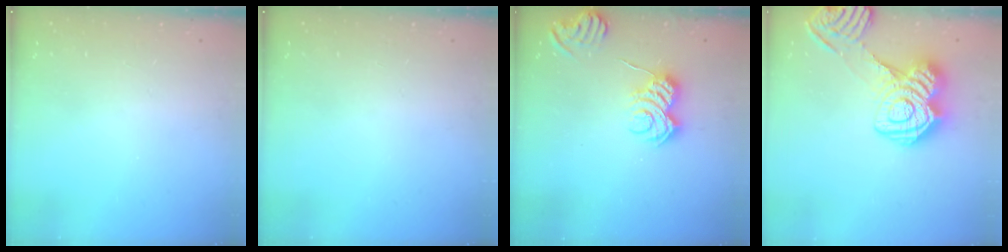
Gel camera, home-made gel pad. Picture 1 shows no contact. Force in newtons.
{"total": 0.0}
{"total": 5.4, "press": 5.3, "slide": 1.0}
{"total": 16.9, "press": 16.8, "slide": 1.2}